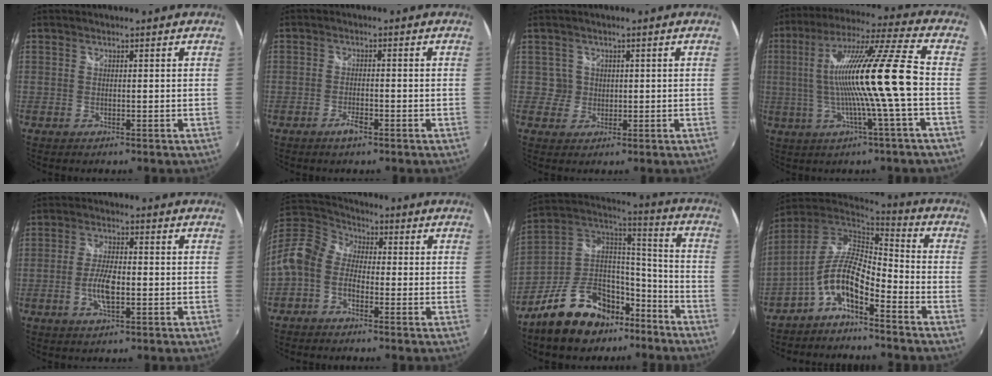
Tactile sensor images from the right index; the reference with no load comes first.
{"total": 2.7, "force": [-1.8, 0.7, 1.8], "torque": [-0.044, -0.001, -0.036]}
{"total": 2.5, "force": [0.3, 2.5, -0.2], "torque": [0.015, 0.014, 0.006]}
{"total": 16.4, "force": [-1.5, -1.4, 16.3], "torque": [-0.294, 0.003, -0.025]}
{"total": 5.8, "force": [-1.5, 1.9, 5.3], "torque": [-0.110, 0.000, -0.030]}
{"total": 12.3, "force": [-2.5, 9.1, 7.8], "torque": [-0.182, 0.022, -0.061]}
{"total": 20.1, "force": [-13.4, 11.0, 10.1], "torque": [-0.216, 0.040, -0.205]}
{"total": 9.9, "force": [-5.2, 3.0, 7.8], "torque": [-0.162, 0.008, -0.104]}